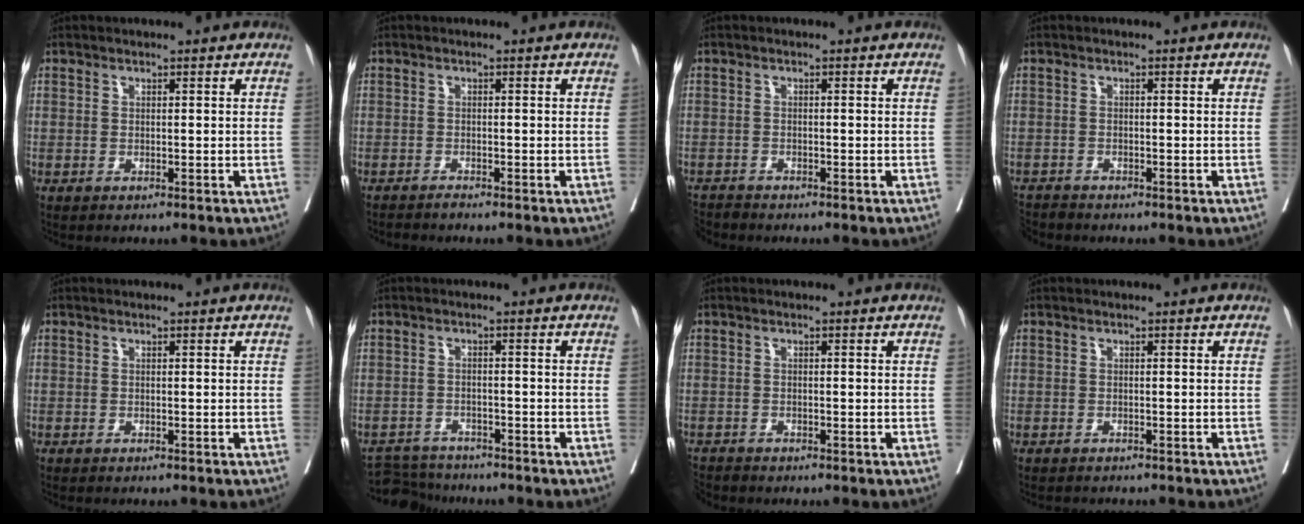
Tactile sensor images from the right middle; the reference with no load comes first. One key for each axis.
{"total": 0.8, "fx": -0.8, "fy": -0.3, "fz": 0.0, "tx": -0.002, "ty": -0.002, "tz": -0.015}
{"total": 2.9, "fx": -2.8, "fy": 0.7, "fz": -0.2, "tx": 0.004, "ty": -0.010, "tz": -0.053}
{"total": 3.0, "fx": -2.9, "fy": 0.8, "fz": -0.1, "tx": 0.003, "ty": -0.009, "tz": -0.055}
{"total": 1.3, "fx": -1.2, "fy": 0.1, "fz": 0.5, "tx": -0.006, "ty": -0.001, "tz": -0.016}
{"total": 5.1, "fx": -5.0, "fy": 0.9, "fz": -0.4, "tx": 0.007, "ty": -0.006, "tz": -0.088}
{"total": 2.5, "fx": -2.3, "fy": 0.8, "fz": -0.1, "tx": 0.001, "ty": -0.008, "tz": -0.045}
{"total": 2.8, "fx": -2.7, "fy": 0.6, "fz": 0.6, "tx": -0.007, "ty": -0.005, "tz": -0.036}